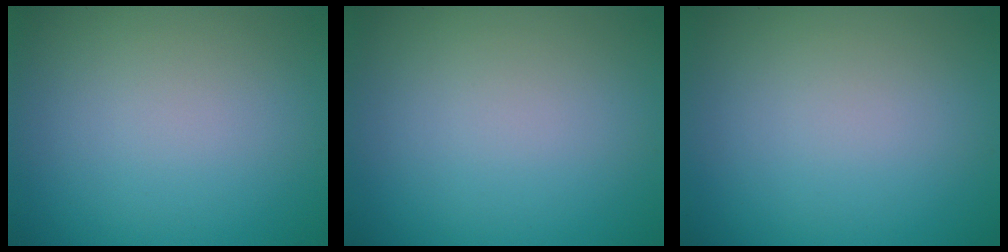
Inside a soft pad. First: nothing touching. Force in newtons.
{"total": 0.0}
{"total": 0.0}